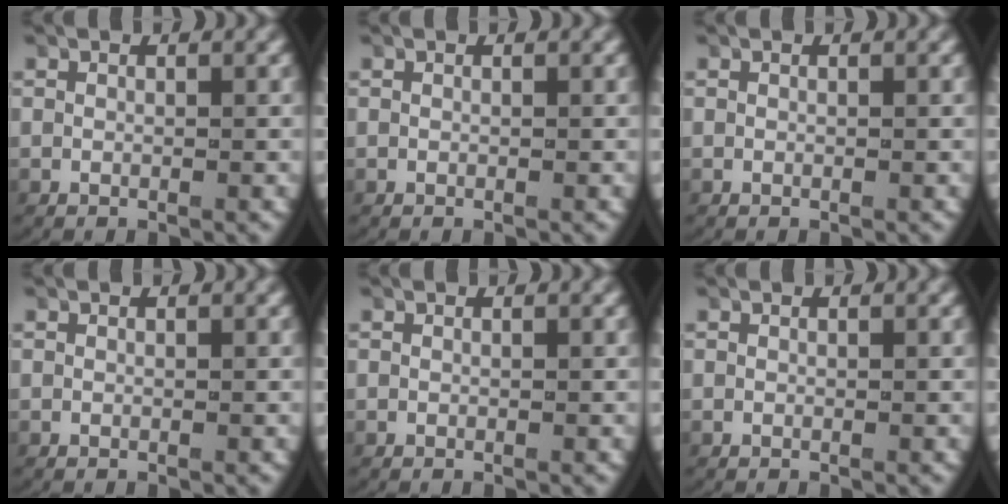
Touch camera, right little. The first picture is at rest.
{"total": 0.0}
{"total": 0.0}
{"total": 0.0}
{"total": 0.0}
{"total": 0.0}